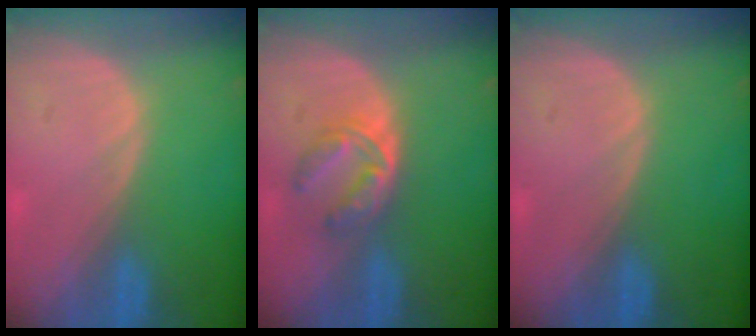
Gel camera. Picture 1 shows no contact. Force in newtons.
{"total": 5.0, "press": 4.8, "slide": 1.5}
{"total": 0.0}